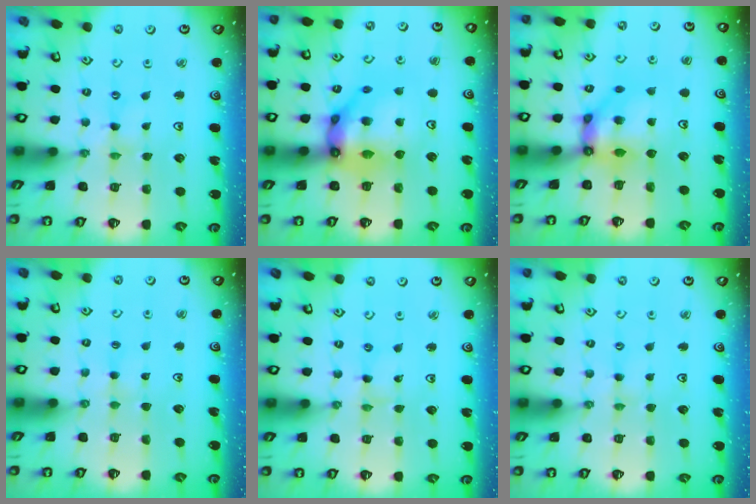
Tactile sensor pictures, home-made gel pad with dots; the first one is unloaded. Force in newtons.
{"total": 15.0, "press": 14.8, "slide": 1.9}
{"total": 9.2, "press": 9.1, "slide": 1.2}
{"total": 1.6, "press": 1.6, "slide": 0.3}
{"total": 0.6, "press": 0.6, "slide": 0.1}
{"total": 2.1, "press": 2.0, "slide": 0.3}